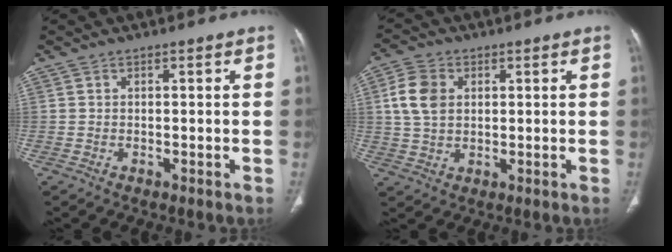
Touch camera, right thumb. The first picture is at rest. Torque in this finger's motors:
{"motor_torque": [-0.64, 0.22, 0.81, 0.13, -0.02]}